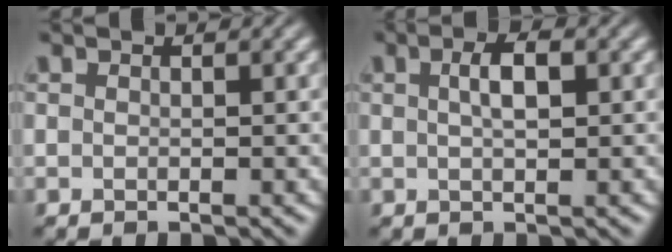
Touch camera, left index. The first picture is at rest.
{"total": 2.6, "force": [0.6, 0.9, 2.3], "torque": [-0.043, 0.006, 0.010]}